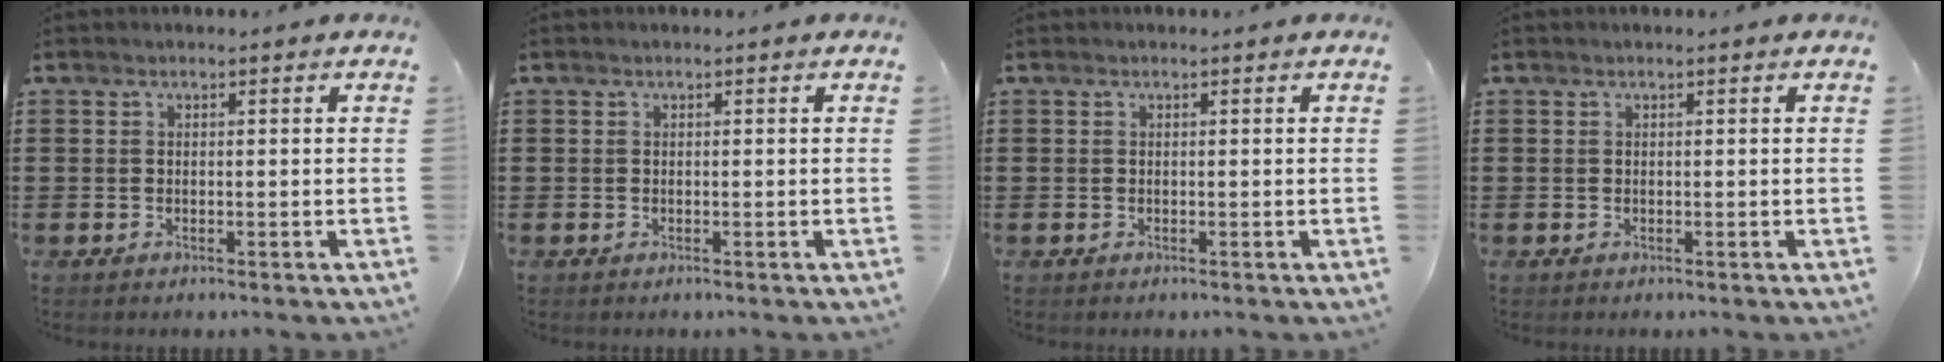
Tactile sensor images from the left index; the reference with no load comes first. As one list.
[{"total": 0.0}, {"total": 0.0}, {"total": 0.0}]